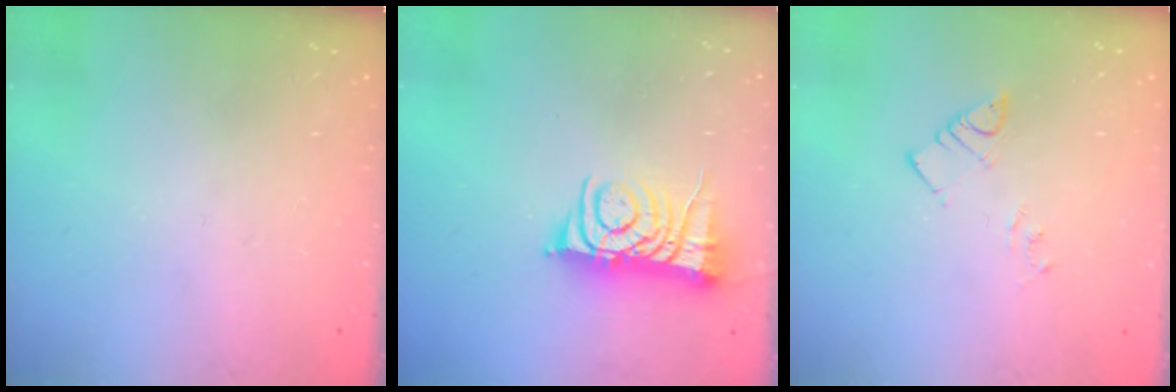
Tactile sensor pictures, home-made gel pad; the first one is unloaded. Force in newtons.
{"total": 8.6, "press": 8.5, "slide": 1.0}
{"total": 4.0, "press": 3.9, "slide": 0.5}